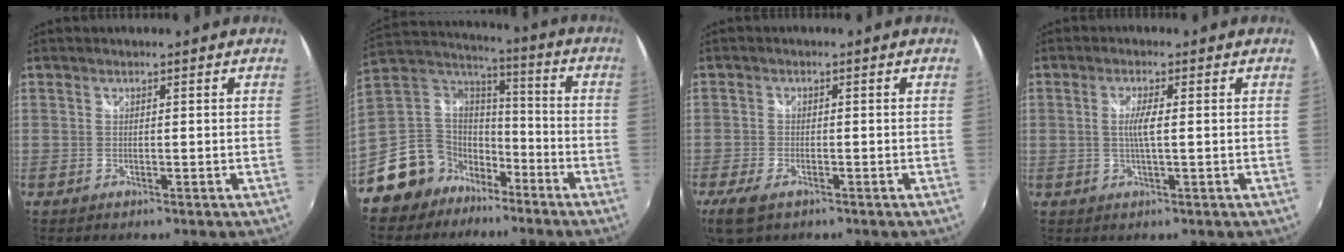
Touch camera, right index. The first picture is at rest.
{"total": 13.5, "force": [-8.3, 10.1, 3.4], "torque": [-0.088, 0.051, -0.143]}
{"total": 5.7, "force": [-3.6, 2.5, 3.6], "torque": [-0.089, -0.018, -0.066]}
{"total": 3.3, "force": [0.1, 0.1, 3.3], "torque": [-0.062, -0.002, 0.001]}